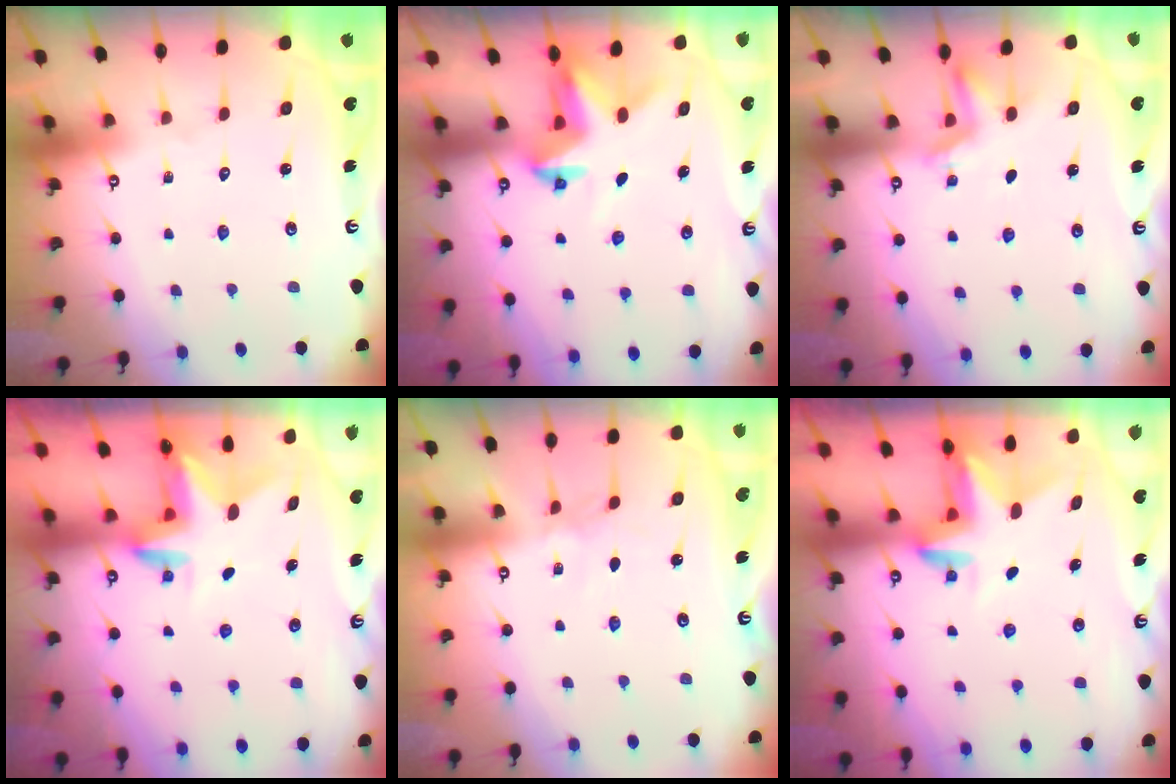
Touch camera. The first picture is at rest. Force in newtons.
{"total": 3.0, "press": 3.0, "slide": 0.0}
{"total": 2.0, "press": 1.7, "slide": 1.0}
{"total": 3.1, "press": 3.0, "slide": 0.2}
{"total": 2.9, "press": 2.9, "slide": 0.5}
{"total": 2.9, "press": 2.9, "slide": 0.2}